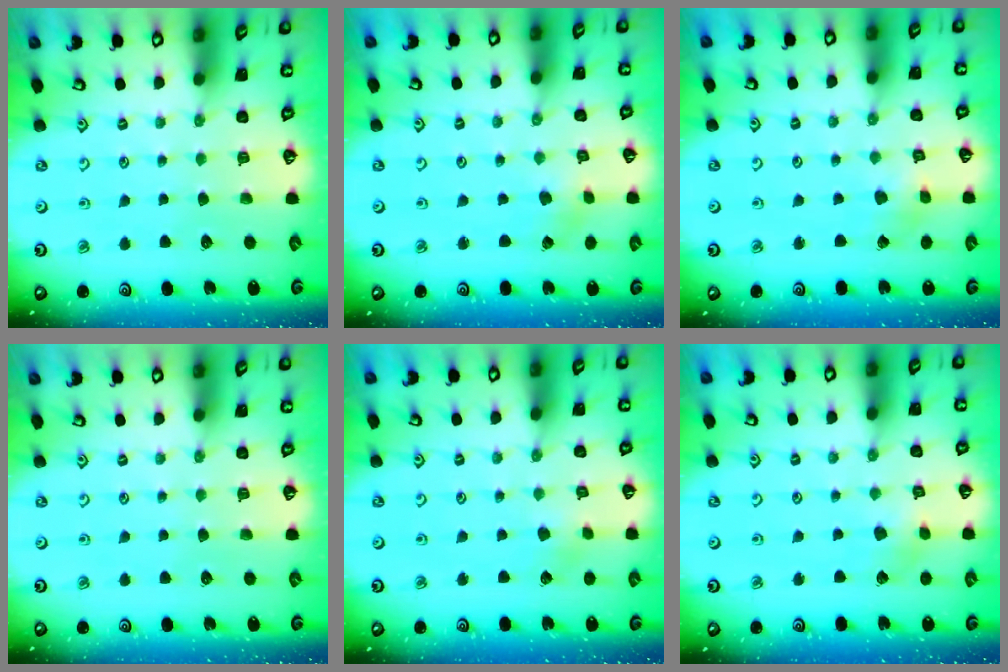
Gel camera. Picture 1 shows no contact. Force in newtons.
{"total": 1.6, "press": 1.5, "slide": 0.2}
{"total": 2.4, "press": 2.4, "slide": 0.3}
{"total": 0.0}
{"total": 2.3, "press": 2.3, "slide": 0.1}
{"total": 3.5, "press": 3.5, "slide": 0.4}